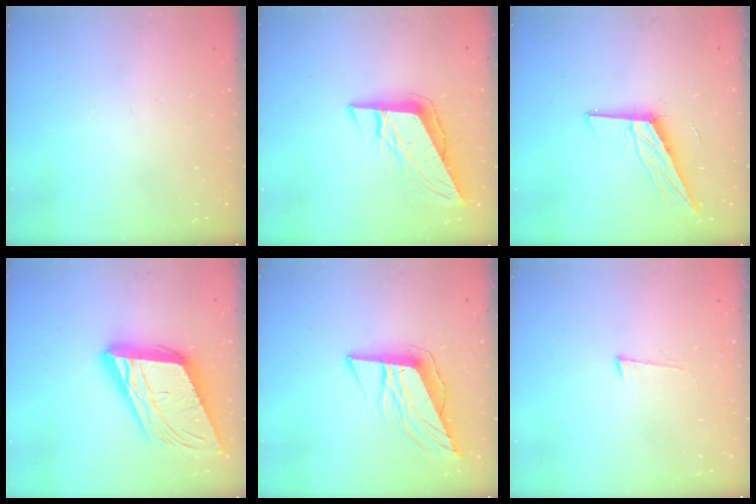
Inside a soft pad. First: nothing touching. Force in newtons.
{"total": 10.5, "press": 10.5, "slide": 0.9}
{"total": 12.7, "press": 12.6, "slide": 1.7}
{"total": 22.5, "press": 22.0, "slide": 4.5}
{"total": 11.7, "press": 11.2, "slide": 3.6}
{"total": 4.5, "press": 4.0, "slide": 2.0}